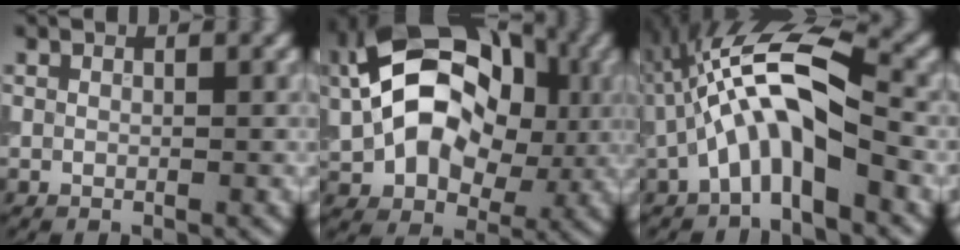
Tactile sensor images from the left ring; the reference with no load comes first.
{"total": 14.1, "force": [2.5, 9.8, 9.8], "torque": [-0.158, 0.011, 0.034]}
{"total": 8.4, "force": [-1.7, 2.4, 7.8], "torque": [-0.150, 0.026, -0.038]}